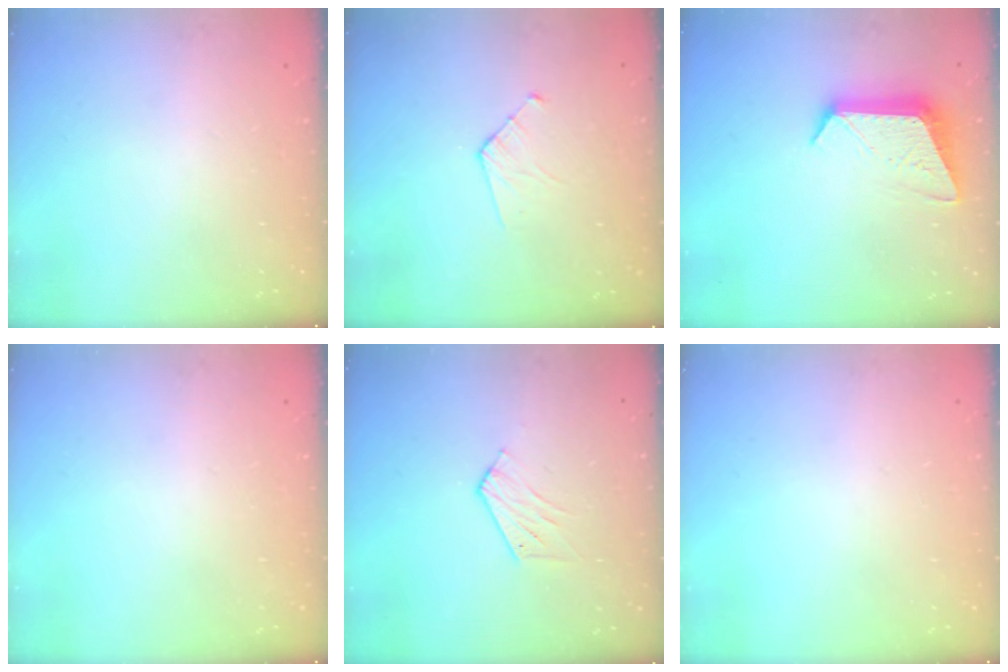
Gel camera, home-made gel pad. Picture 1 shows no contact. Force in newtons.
{"total": 5.5, "press": 5.5, "slide": 0.5}
{"total": 11.2, "press": 11.2, "slide": 0.5}
{"total": 0.0}
{"total": 5.4, "press": 5.4, "slide": 0.5}
{"total": 0.0}